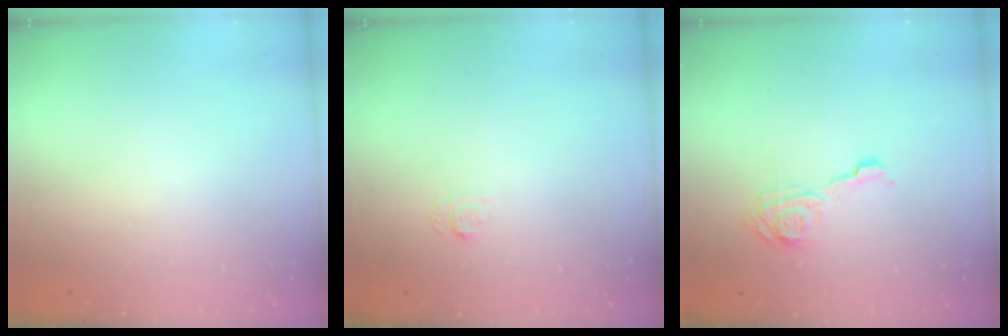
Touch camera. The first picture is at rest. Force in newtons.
{"total": 5.5, "press": 5.4, "slide": 0.6}
{"total": 9.6, "press": 9.6, "slide": 0.5}